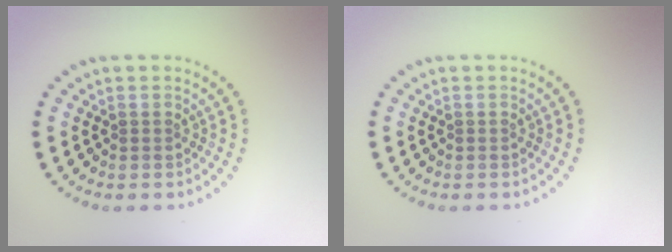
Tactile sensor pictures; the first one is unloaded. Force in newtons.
{"total": 0.0}